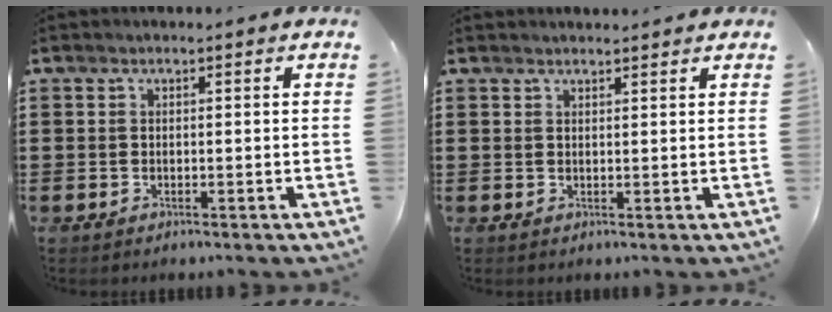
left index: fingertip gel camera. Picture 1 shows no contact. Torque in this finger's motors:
{"motor_torque": [-0.10, 0.36, -0.13, -0.02]}